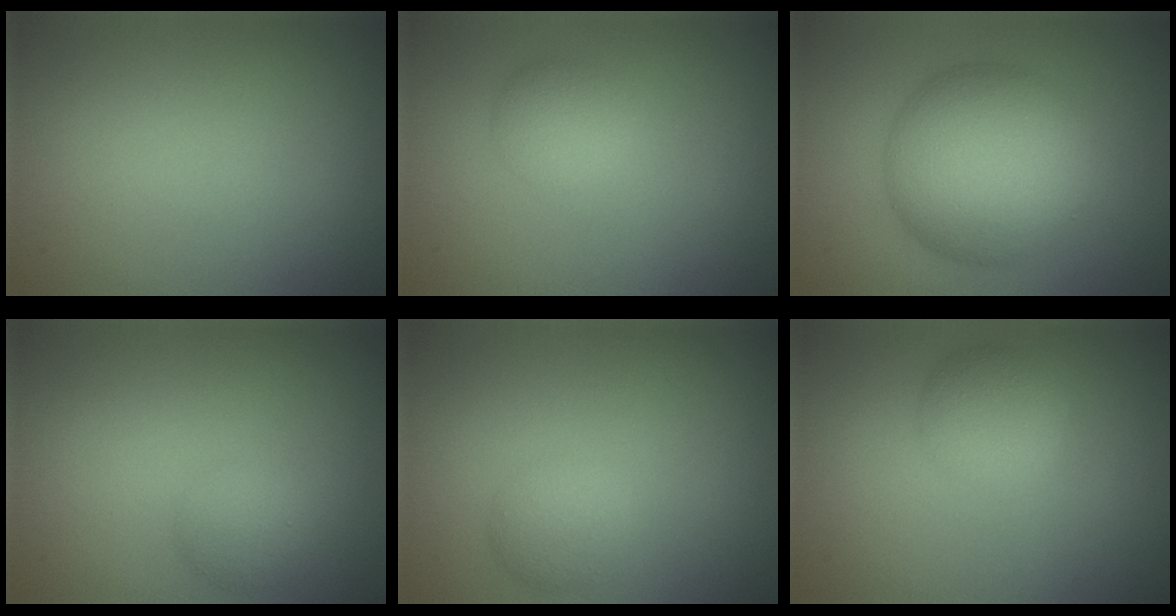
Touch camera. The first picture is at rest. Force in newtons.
{"total": 2.3, "press": 2.3, "slide": 0.0}
{"total": 10.3, "press": 10.3, "slide": 0.1}
{"total": 1.8, "press": 1.8, "slide": 0.1}
{"total": 2.1, "press": 2.1, "slide": 0.2}
{"total": 2.9, "press": 2.9, "slide": 0.1}